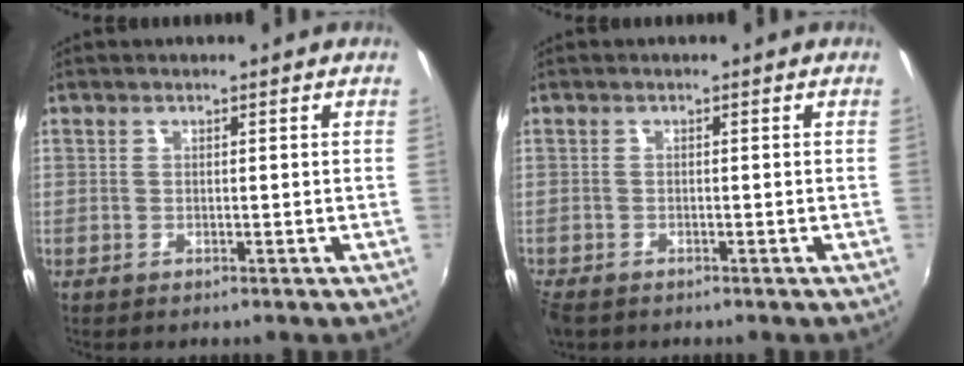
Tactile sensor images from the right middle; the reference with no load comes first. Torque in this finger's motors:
{"motor_torque": [1.07, -1.07, 0.36, 0.18]}